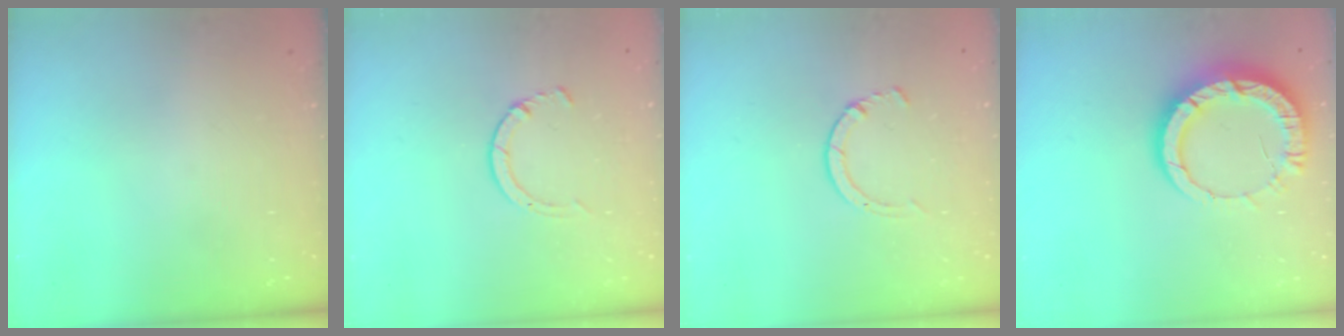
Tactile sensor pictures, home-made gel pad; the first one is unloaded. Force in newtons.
{"total": 2.8, "press": 2.8, "slide": 0.4}
{"total": 2.8, "press": 2.8, "slide": 0.4}
{"total": 13.5, "press": 13.4, "slide": 1.5}